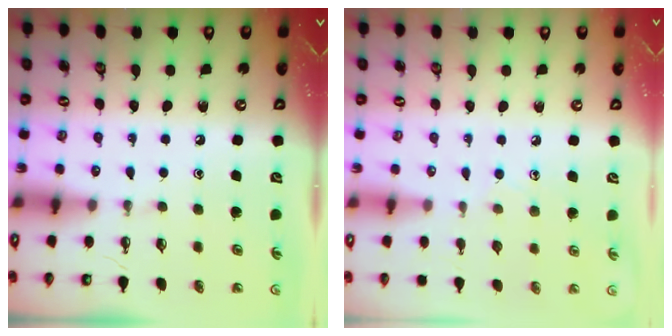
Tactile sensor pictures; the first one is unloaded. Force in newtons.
{"total": 7.3, "press": 7.2, "slide": 0.7}